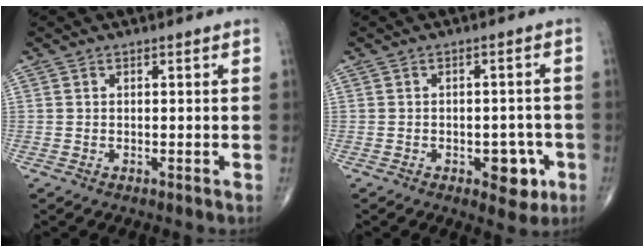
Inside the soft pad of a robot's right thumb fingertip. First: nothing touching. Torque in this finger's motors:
{"motor_torque": [2.66, 2.34, 0.20, -0.42, -0.01]}